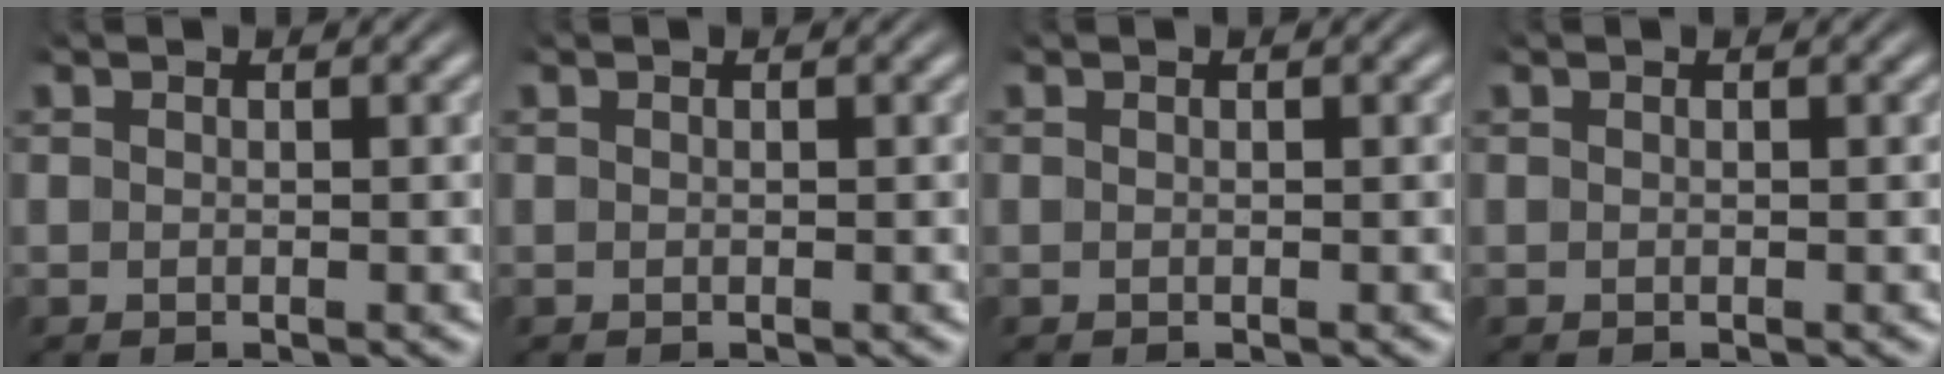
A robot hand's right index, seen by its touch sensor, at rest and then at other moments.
{"total": 0.0}
{"total": 0.0}
{"total": 0.0}